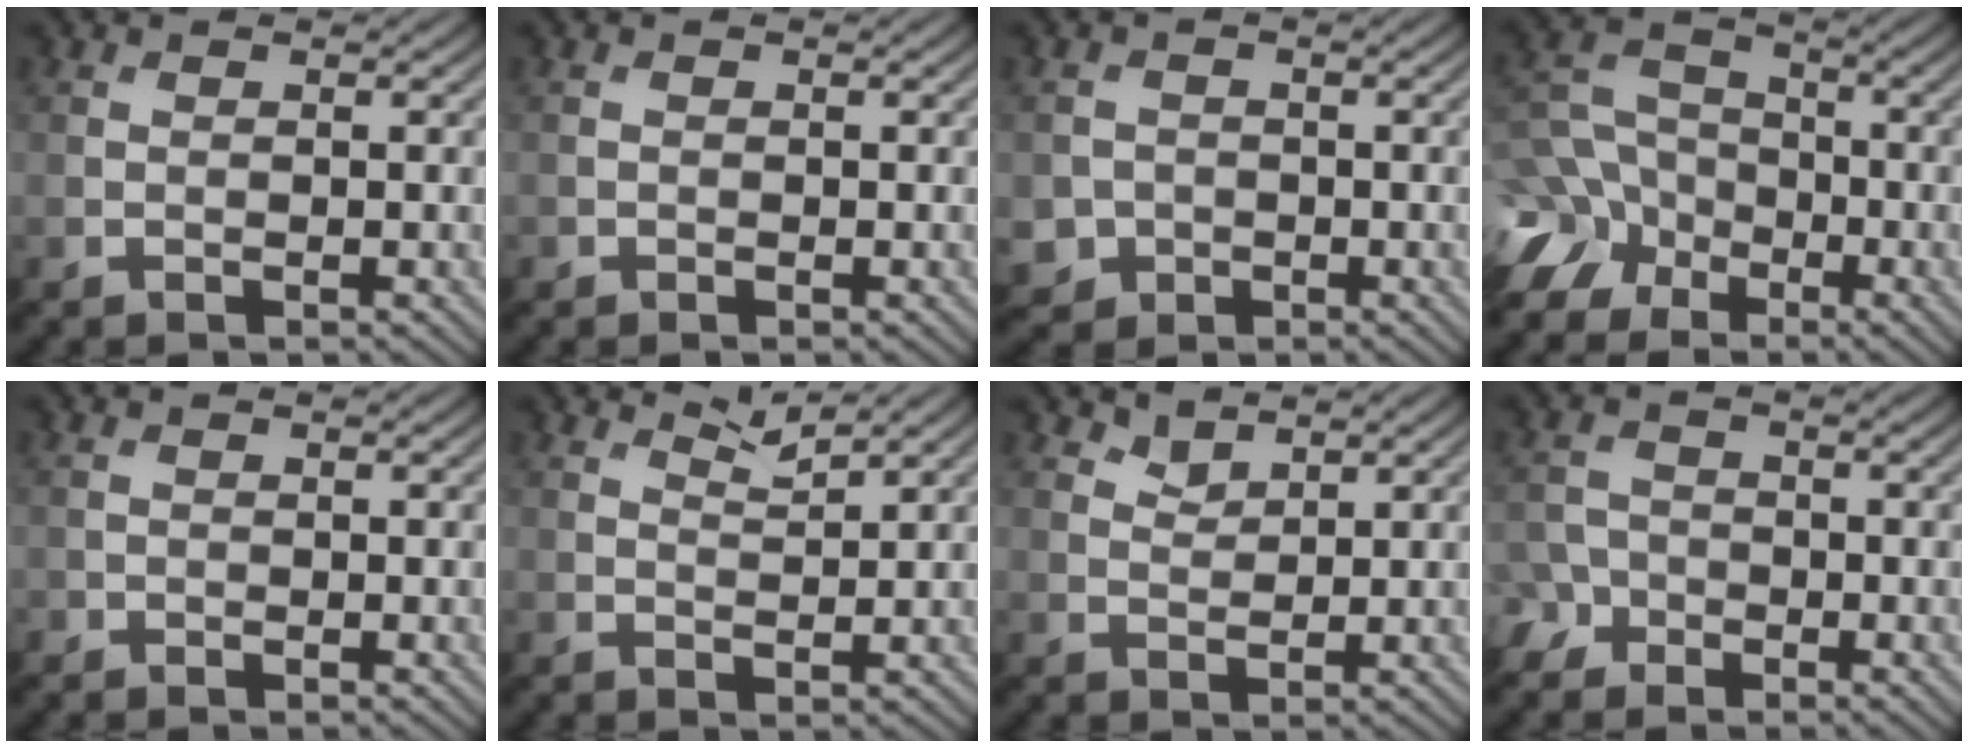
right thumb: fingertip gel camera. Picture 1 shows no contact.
{"total": 0.0}
{"total": 2.7, "force": [-1.0, 2.5, 0.5], "torque": [-0.009, -0.007, -0.021]}
{"total": 9.4, "force": [-4.5, 7.2, 4.1], "torque": [-0.101, -0.013, -0.115]}
{"total": 0.5, "force": [-0.3, 0.4, 0.0], "torque": [0.002, -0.003, -0.007]}
{"total": 2.1, "force": [1.9, 0.2, 1.0], "torque": [-0.024, 0.000, 0.039]}
{"total": 1.9, "force": [1.6, 0.7, 0.5], "torque": [-0.013, -0.006, 0.037]}
{"total": 3.2, "force": [-2.1, 2.3, 0.8], "torque": [-0.019, -0.001, -0.049]}